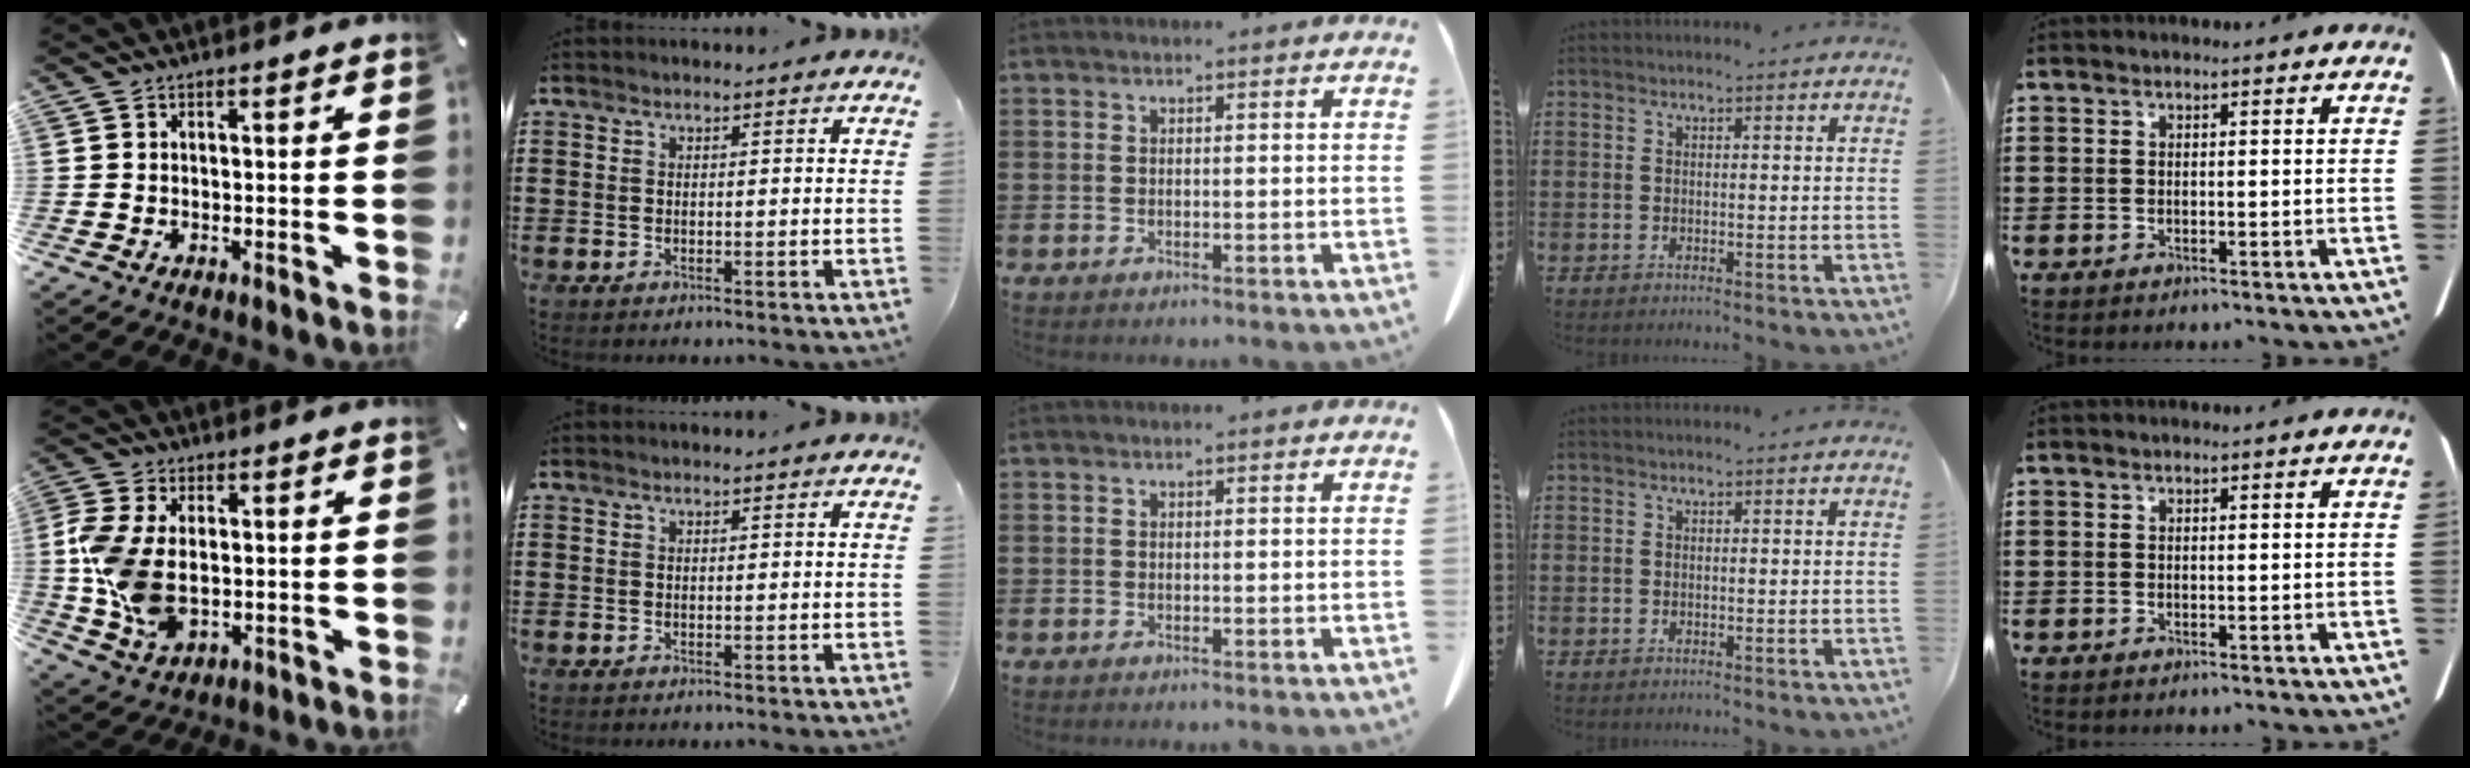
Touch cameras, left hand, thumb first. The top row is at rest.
{"thumb": {"total": 11.3, "force": [-0.2, 7.6, 8.3], "torque": [-0.200, 0.001, -0.002]}}